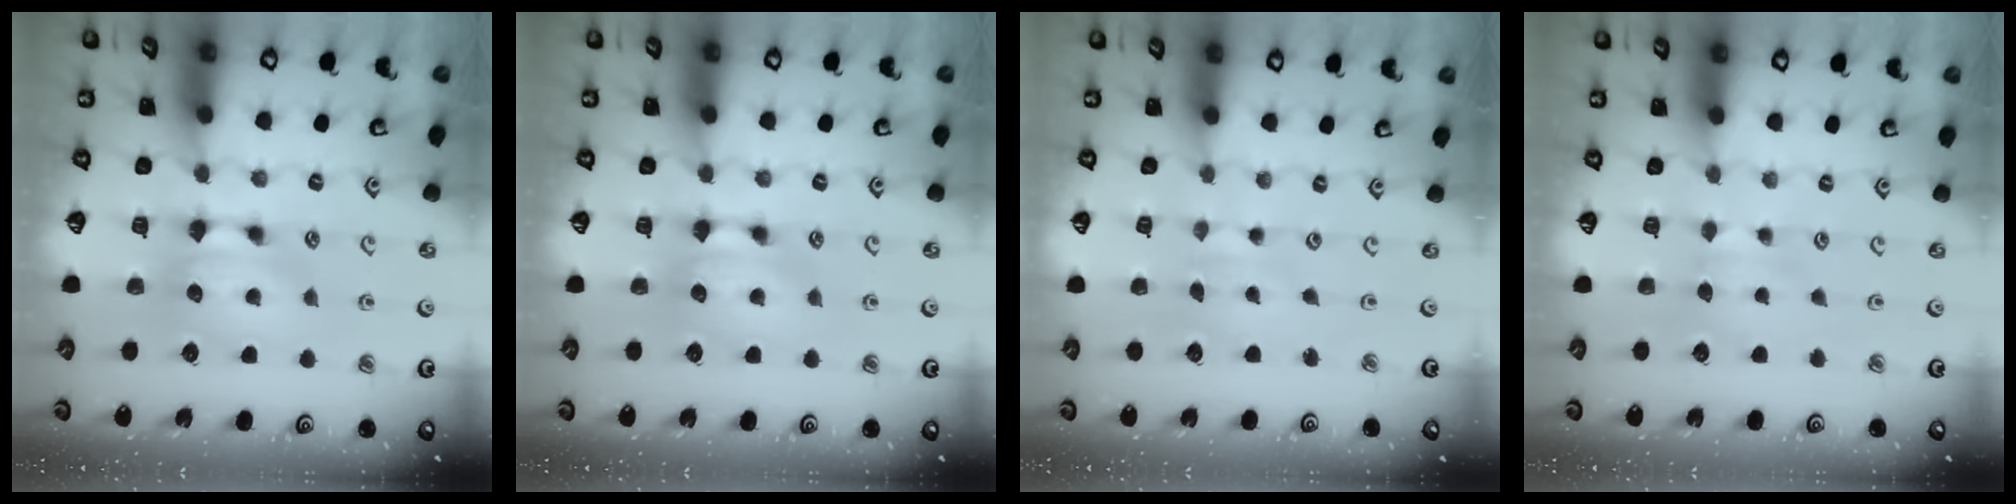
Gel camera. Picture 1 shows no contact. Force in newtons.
{"total": 0.0}
{"total": 3.5, "press": 3.5, "slide": 0.1}
{"total": 2.5, "press": 2.4, "slide": 0.4}